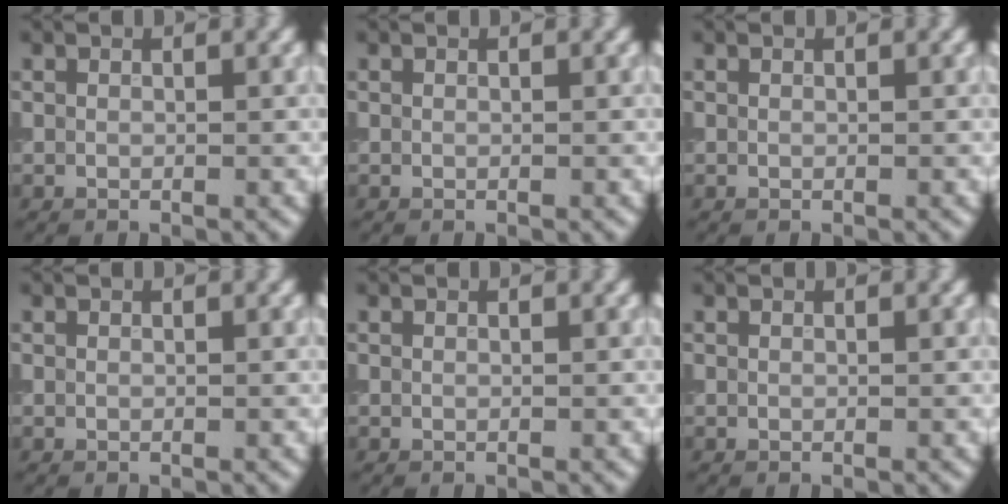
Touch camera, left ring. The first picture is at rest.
{"total": 0.0}
{"total": 0.0}
{"total": 0.0}
{"total": 0.0}
{"total": 0.0}